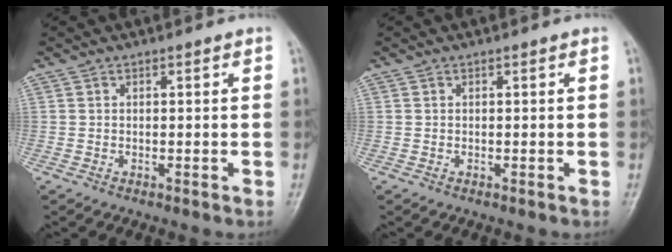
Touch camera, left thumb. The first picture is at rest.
{"total": 0.0}